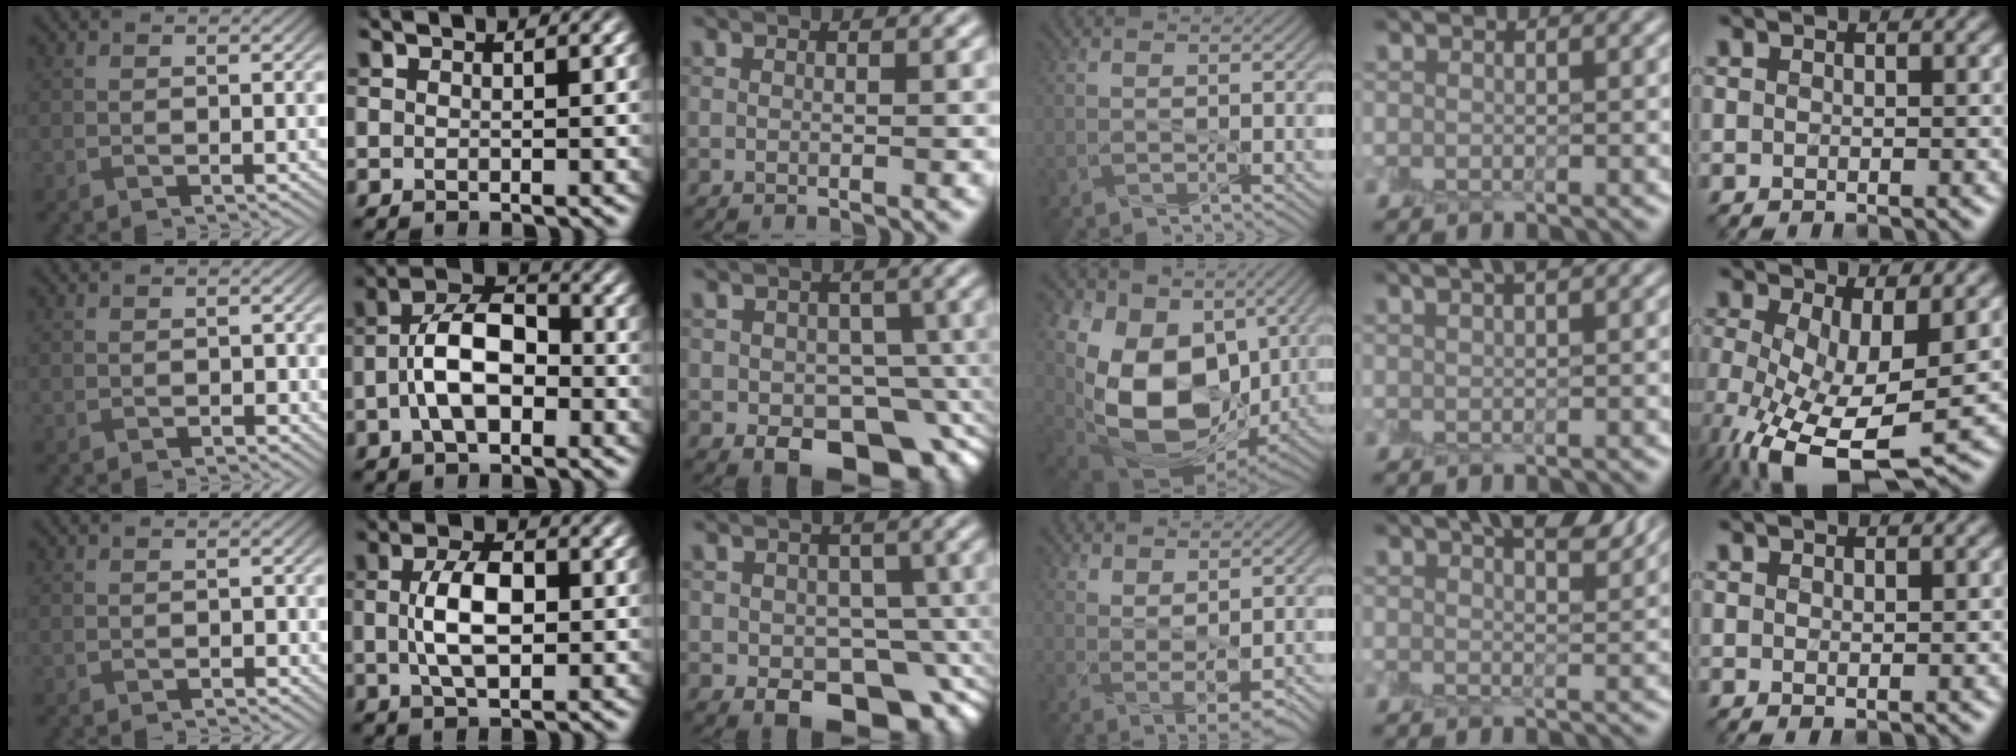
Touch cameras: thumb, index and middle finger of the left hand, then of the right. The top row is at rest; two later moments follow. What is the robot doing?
{"motion": "peel", "object": "lint roller sheet"}